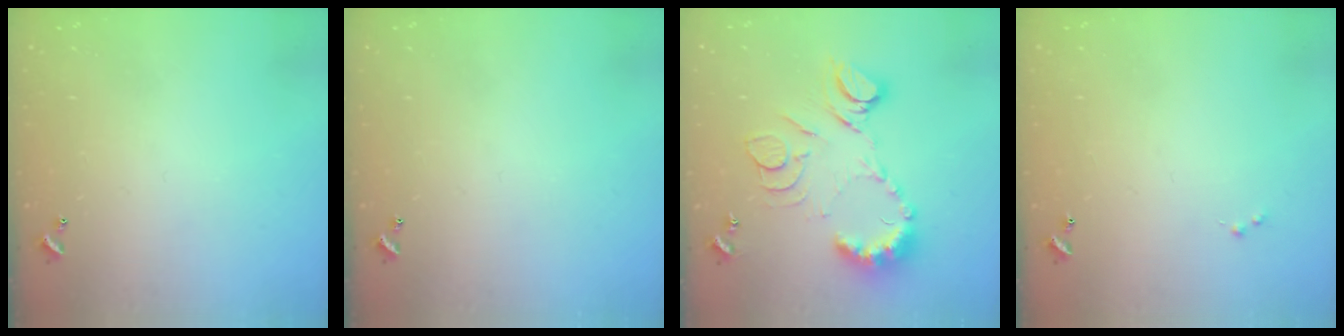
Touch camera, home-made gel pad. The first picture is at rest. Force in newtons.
{"total": 0.0}
{"total": 15.3, "press": 15.2, "slide": 1.4}
{"total": 0.0}